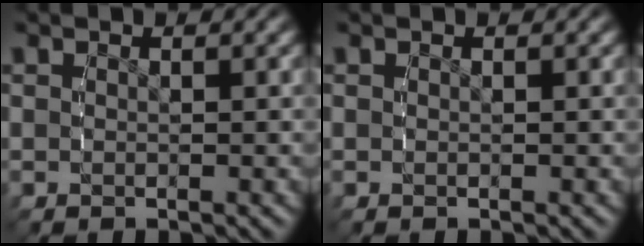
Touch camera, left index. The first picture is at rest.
{"total": 0.0}